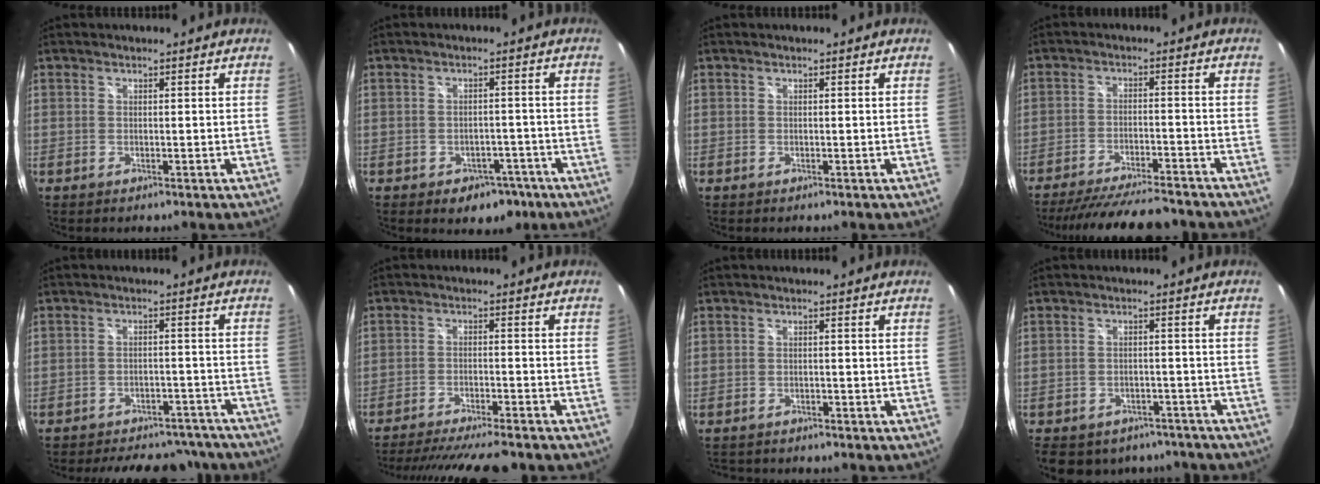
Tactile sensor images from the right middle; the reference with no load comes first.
{"total": 6.5, "force": [-3.8, 4.6, 2.5], "torque": [-0.051, 0.007, -0.036]}
{"total": 0.0}
{"total": 16.9, "force": [-14.9, 3.0, 7.5], "torque": [-0.149, -0.018, -0.221]}
{"total": 18.8, "force": [-16.4, 6.9, 6.1], "torque": [-0.130, 0.025, -0.195]}
{"total": 15.8, "force": [-13.9, 1.7, 7.5], "torque": [-0.148, -0.024, -0.210]}
{"total": 3.0, "force": [-2.7, 1.0, 0.7], "torque": [-0.020, -0.010, -0.044]}
{"total": 14.6, "force": [-11.2, 7.7, 5.4], "torque": [-0.125, 0.002, -0.144]}